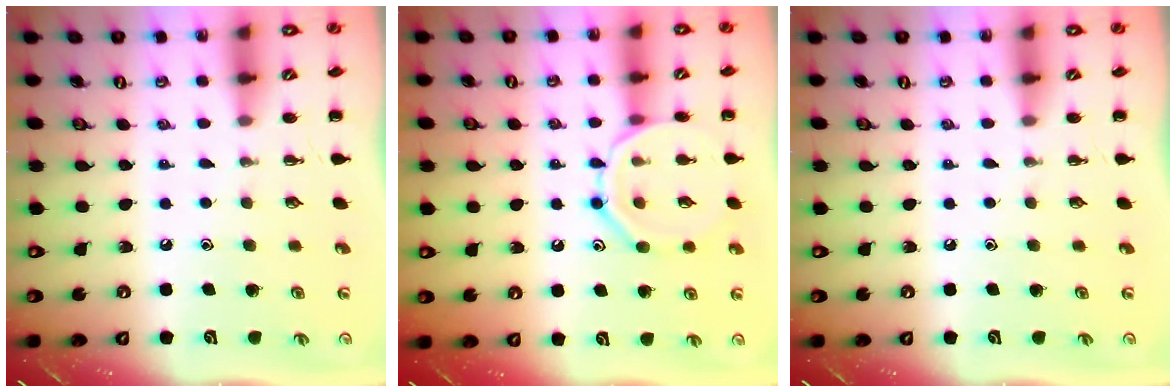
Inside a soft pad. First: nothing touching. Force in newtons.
{"total": 11.9, "press": 11.9, "slide": 0.3}
{"total": 0.0}